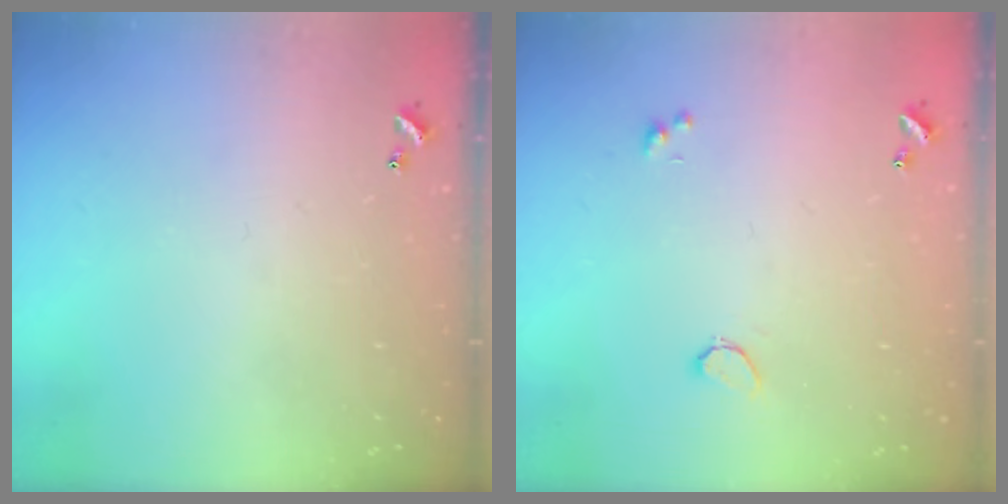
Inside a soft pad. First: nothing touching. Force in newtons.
{"total": 0.8, "press": 0.7, "slide": 0.4}